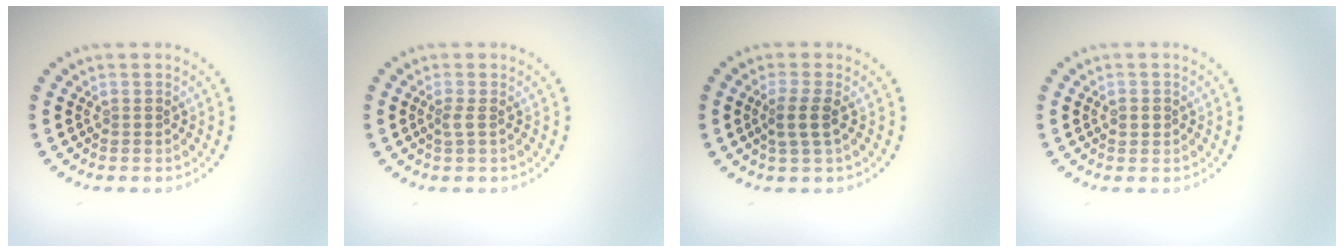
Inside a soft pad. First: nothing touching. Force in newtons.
{"total": 0.9, "press": 0.6, "slide": 0.6}
{"total": 2.1, "press": 1.8, "slide": 1.1}
{"total": 1.0, "press": 0.9, "slide": 0.2}